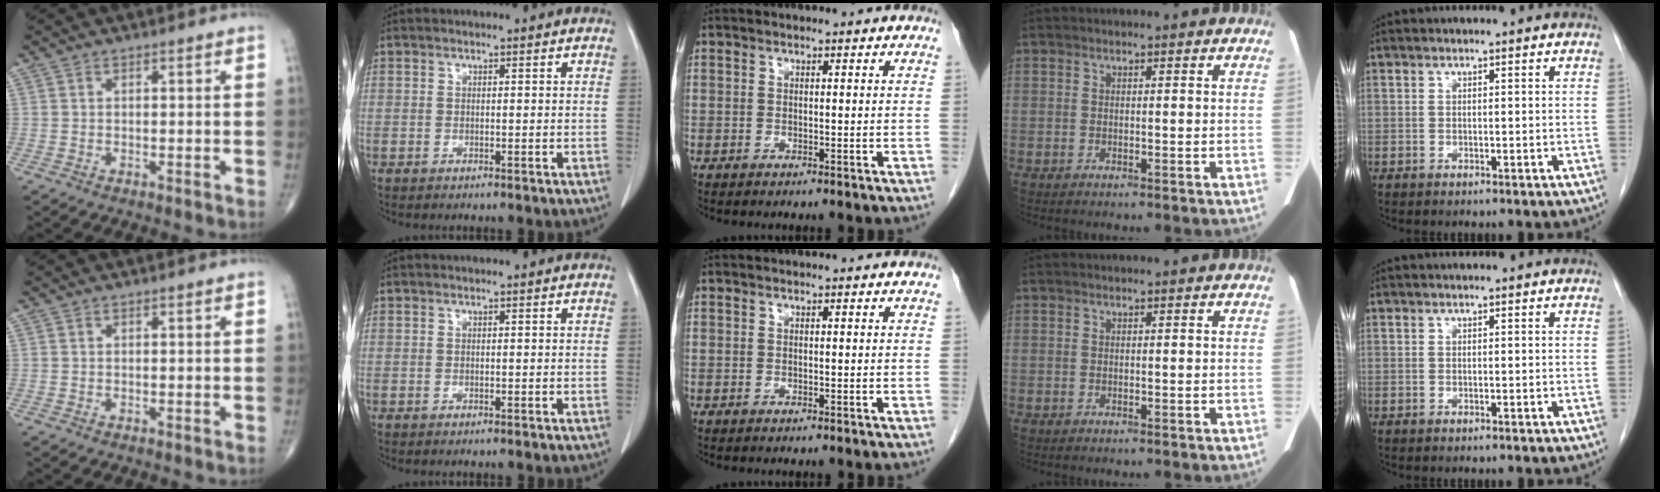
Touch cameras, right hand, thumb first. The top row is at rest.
{}